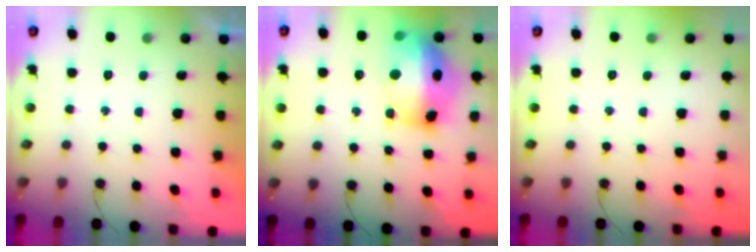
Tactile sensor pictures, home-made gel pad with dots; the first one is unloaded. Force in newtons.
{"total": 20.2, "press": 20.1, "slide": 1.8}
{"total": 0.0}